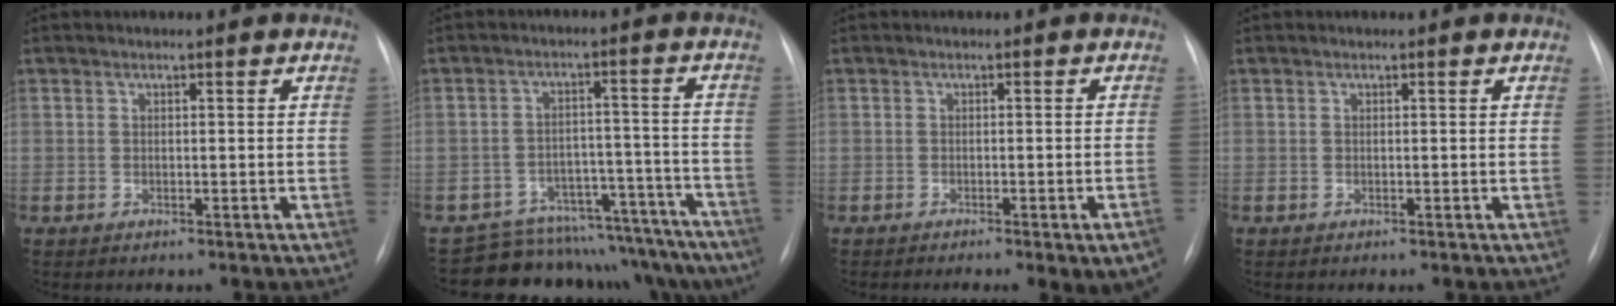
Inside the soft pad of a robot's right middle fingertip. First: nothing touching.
{"total": 17.7, "force": [-16.3, 6.3, 2.6], "torque": [-0.014, 0.051, -0.200]}
{"total": 5.9, "force": [-3.7, 0.5, 4.6], "torque": [-0.048, -0.002, -0.045]}
{"total": 0.0}